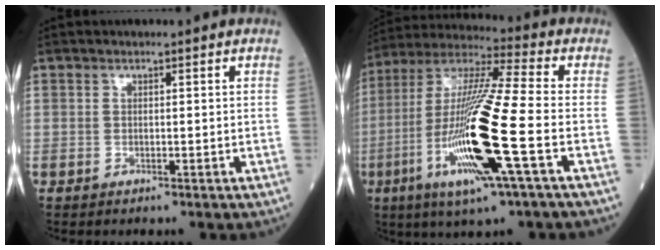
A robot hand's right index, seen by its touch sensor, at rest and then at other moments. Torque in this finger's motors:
{"motor_torque": [1.35, -0.79, 1.06, 0.21]}